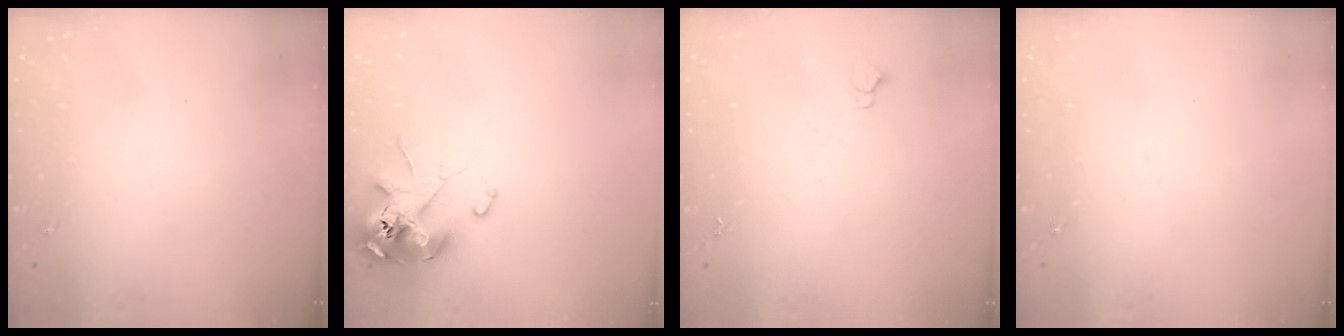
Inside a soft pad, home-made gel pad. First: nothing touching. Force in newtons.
{"total": 12.1, "press": 12.0, "slide": 2.0}
{"total": 3.1, "press": 3.1, "slide": 0.3}
{"total": 0.0}